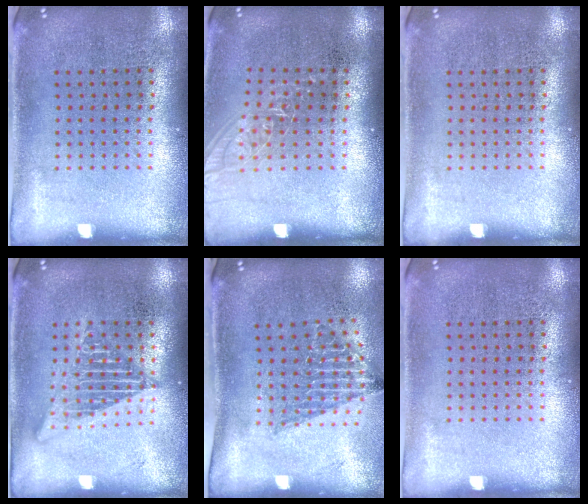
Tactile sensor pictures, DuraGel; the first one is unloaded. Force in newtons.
{"total": 1.0, "press": 1.0, "slide": 0.3}
{"total": 0.0}
{"total": 2.8, "press": 2.8, "slide": 0.3}
{"total": 1.3, "press": 1.0, "slide": 0.9}
{"total": 0.0}